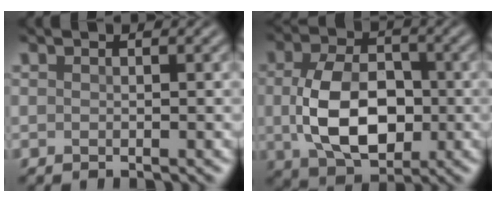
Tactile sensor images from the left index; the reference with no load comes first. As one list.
[{"total": 8.2, "force": [-0.5, 5.3, 6.2], "torque": [-0.130, -0.008, -0.006]}]